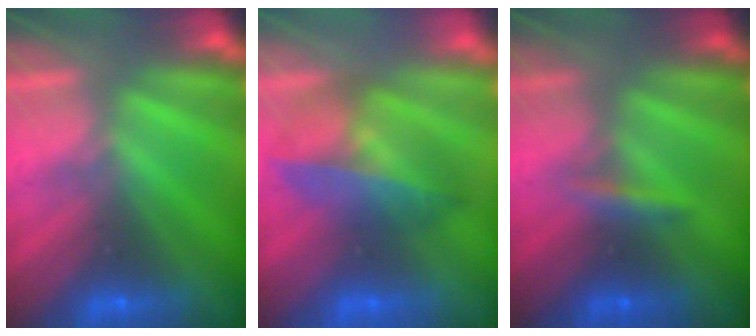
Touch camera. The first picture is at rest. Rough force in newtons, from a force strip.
{"total": 4.6}
{"total": 2.4}